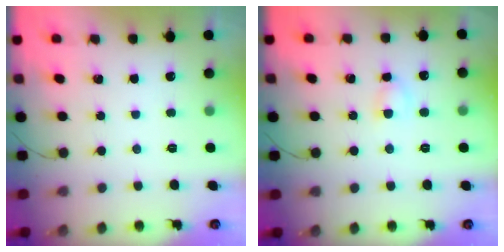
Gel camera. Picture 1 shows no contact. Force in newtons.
{"total": 3.8, "press": 3.6, "slide": 1.3}